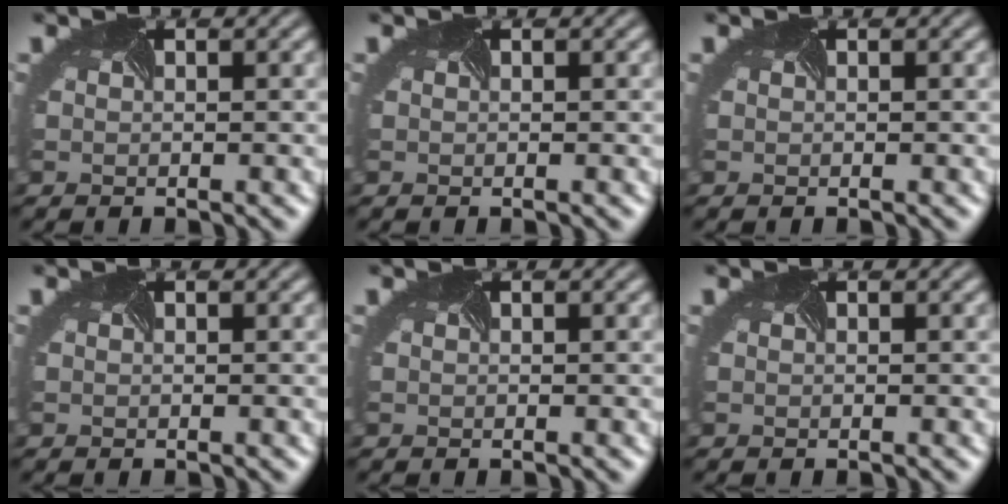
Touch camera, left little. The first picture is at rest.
{"total": 0.0}
{"total": 0.0}
{"total": 0.0}
{"total": 0.0}
{"total": 0.0}